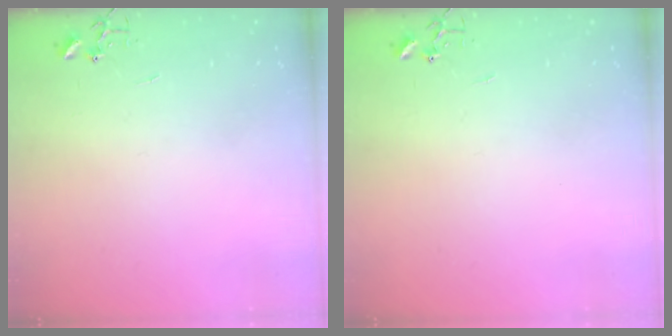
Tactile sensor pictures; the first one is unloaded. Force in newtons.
{"total": 0.0}